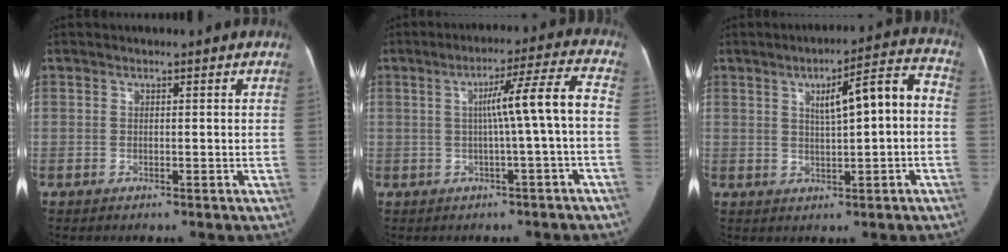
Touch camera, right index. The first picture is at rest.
{"total": 8.1, "force": [-0.6, -1.1, 8.0], "torque": [-0.123, 0.021, -0.006]}
{"total": 9.0, "force": [0.7, 1.6, 8.9], "torque": [-0.126, 0.034, 0.012]}